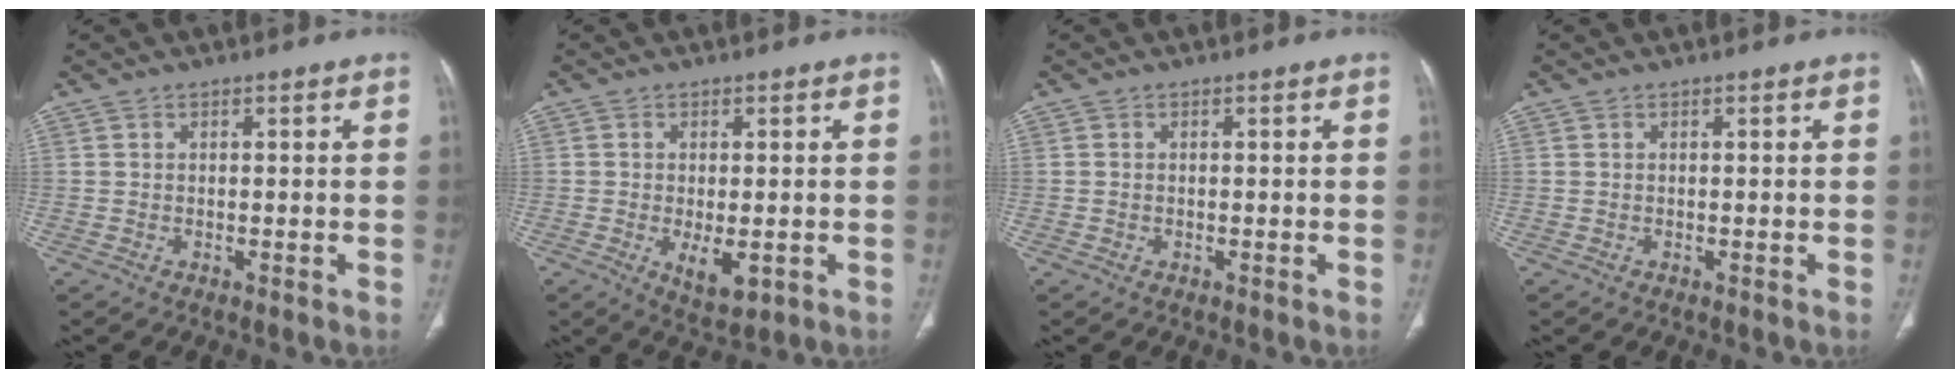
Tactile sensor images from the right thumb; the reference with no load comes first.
{"total": 5.6, "force": [-1.4, 2.6, 4.7], "torque": [-0.070, -0.011, -0.012]}
{"total": 0.0}
{"total": 0.0}